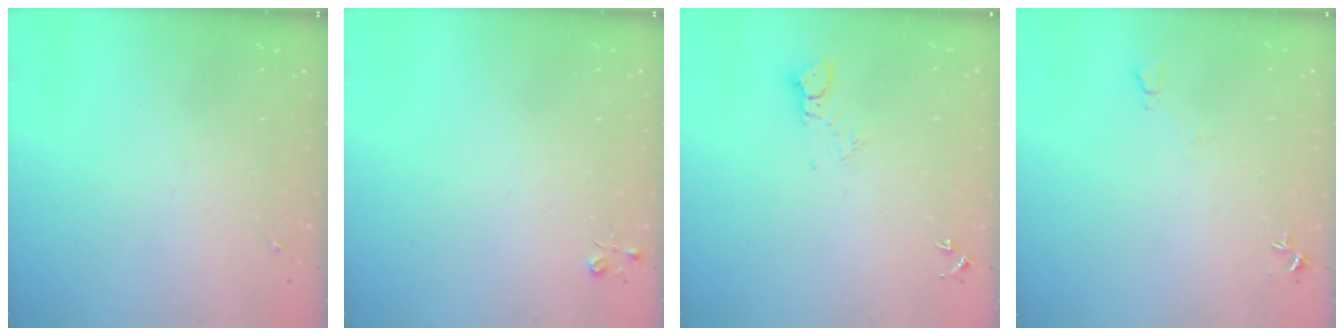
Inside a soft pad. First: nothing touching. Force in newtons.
{"total": 3.0, "press": 3.0, "slide": 0.4}
{"total": 3.7, "press": 3.7, "slide": 0.4}
{"total": 4.9, "press": 4.9, "slide": 0.6}